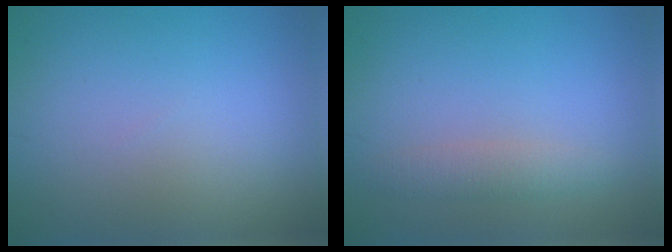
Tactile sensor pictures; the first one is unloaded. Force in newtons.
{"total": 1.8, "press": 1.8, "slide": 0.2}